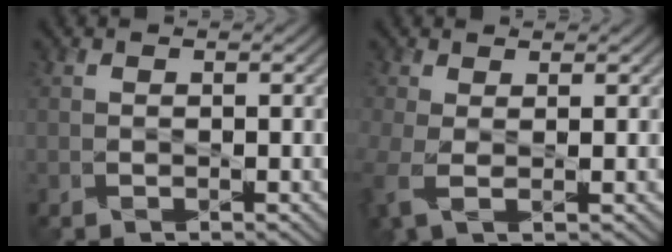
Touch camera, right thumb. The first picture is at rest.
{"total": 3.5, "force": [-0.3, 1.2, 3.3], "torque": [-0.087, -0.005, -0.009]}